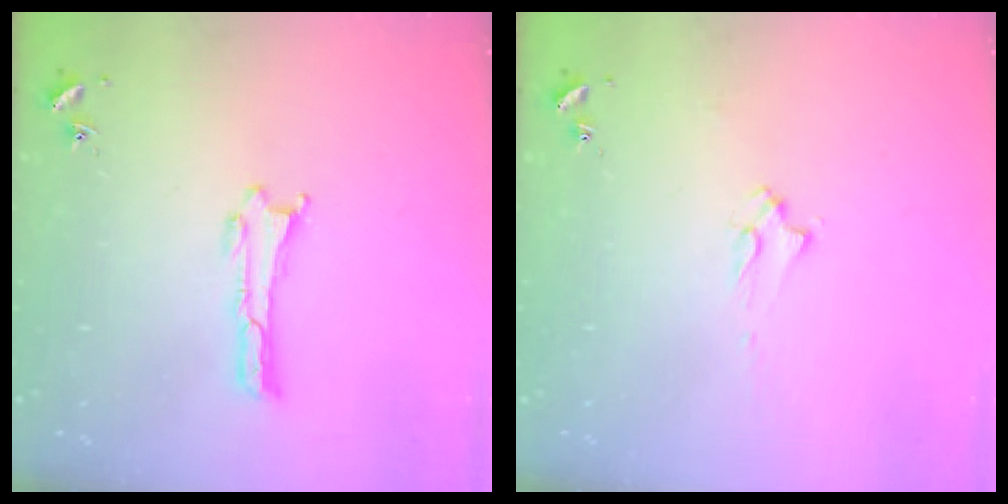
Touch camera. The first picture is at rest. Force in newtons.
{"total": 2.0, "press": 2.0, "slide": 0.3}